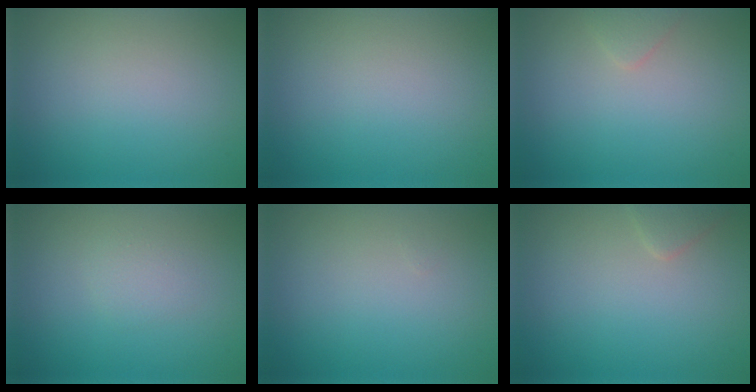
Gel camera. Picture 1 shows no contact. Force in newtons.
{"total": 0.0}
{"total": 0.8, "press": 0.8, "slide": 0.1}
{"total": 1.0, "press": 1.0, "slide": 0.0}
{"total": 0.0}
{"total": 1.0, "press": 1.0, "slide": 0.1}